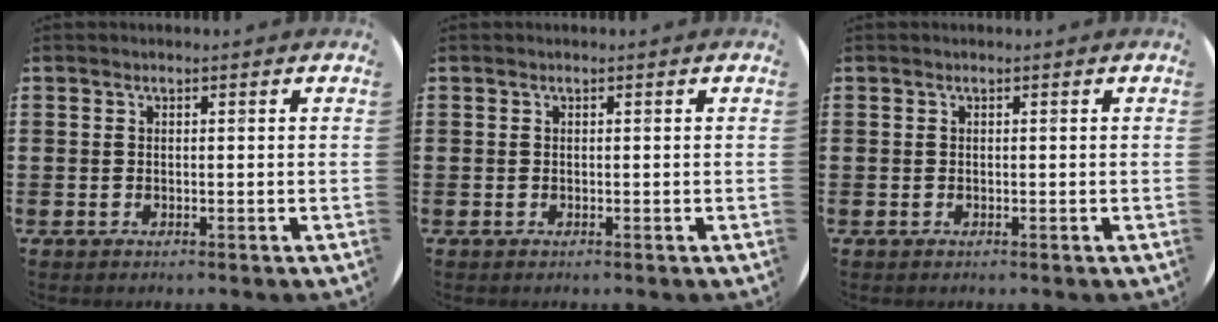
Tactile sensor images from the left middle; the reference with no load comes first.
{"total": 0.0}
{"total": 0.0}